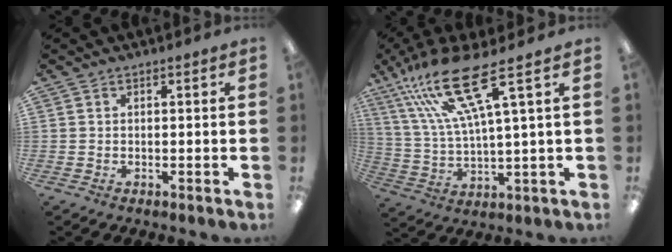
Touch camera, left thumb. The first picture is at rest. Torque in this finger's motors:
{"motor_torque": [0.52, 0.49, 1.69, -1.08, 0.17]}